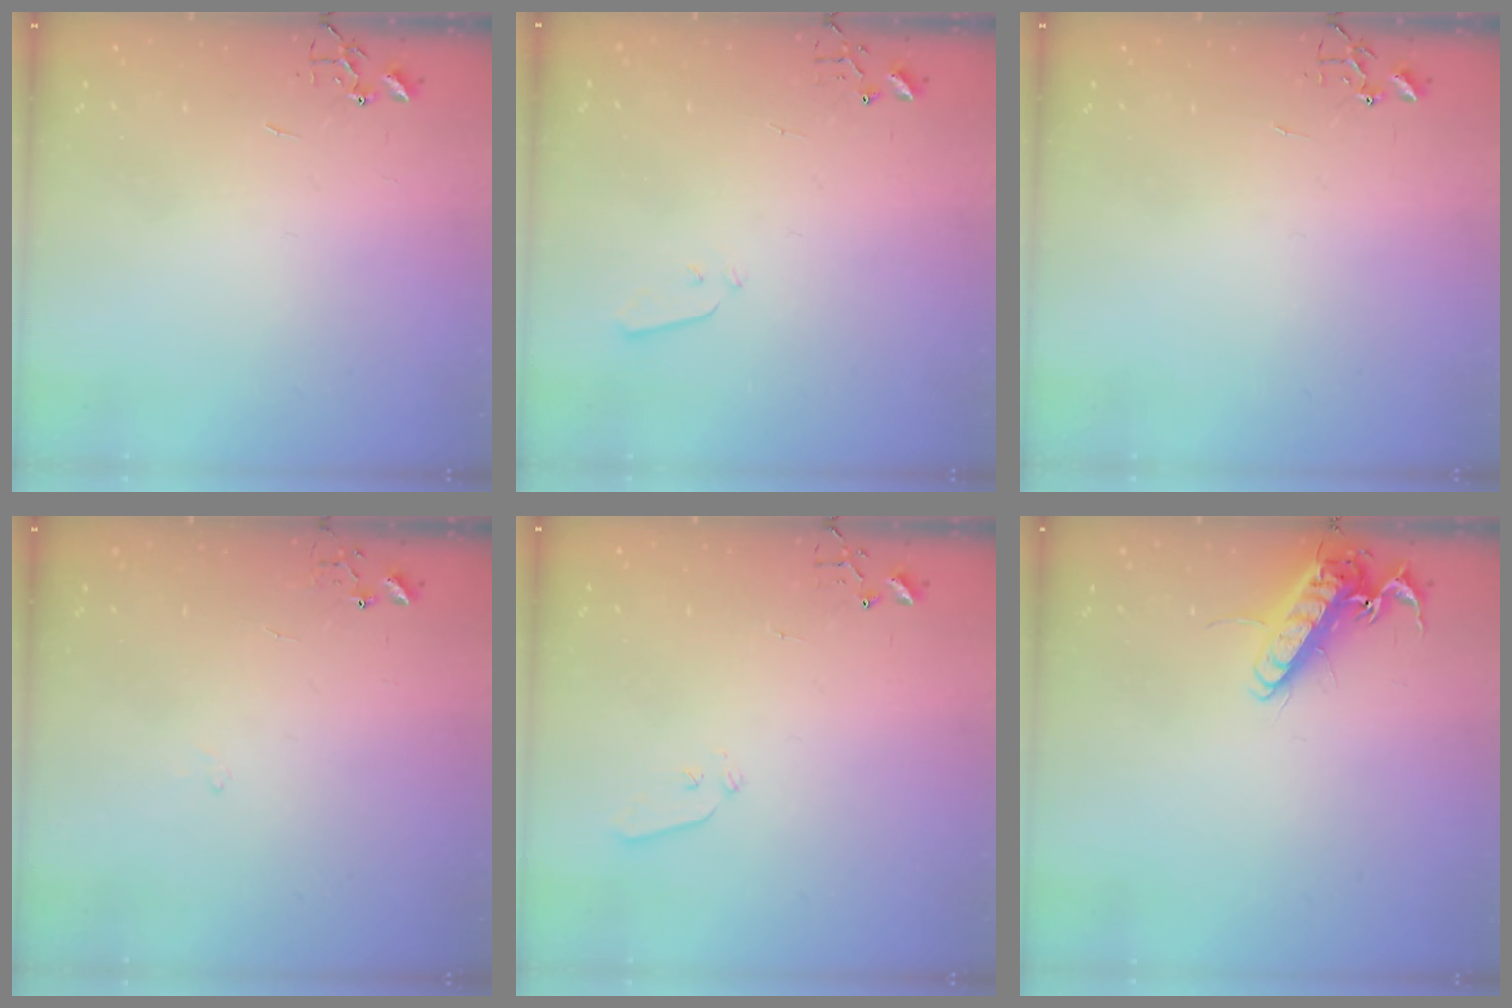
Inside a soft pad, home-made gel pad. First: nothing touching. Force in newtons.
{"total": 3.0, "press": 2.9, "slide": 0.7}
{"total": 0.0}
{"total": 5.8, "press": 5.8, "slide": 0.7}
{"total": 4.4, "press": 4.4, "slide": 0.7}
{"total": 12.8, "press": 12.6, "slide": 2.4}